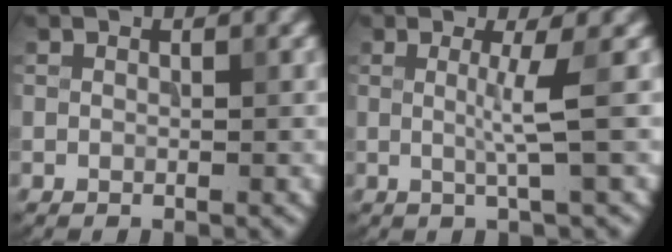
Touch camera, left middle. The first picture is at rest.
{"total": 2.7, "force": [0.2, 0.3, 2.7], "torque": [-0.051, 0.000, -0.003]}